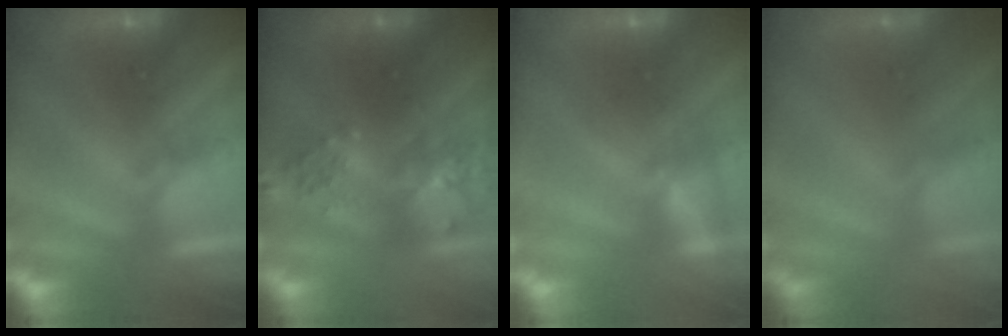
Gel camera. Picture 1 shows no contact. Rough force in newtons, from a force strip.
{"total": 5.6}
{"total": 1.6}
{"total": 1.7}